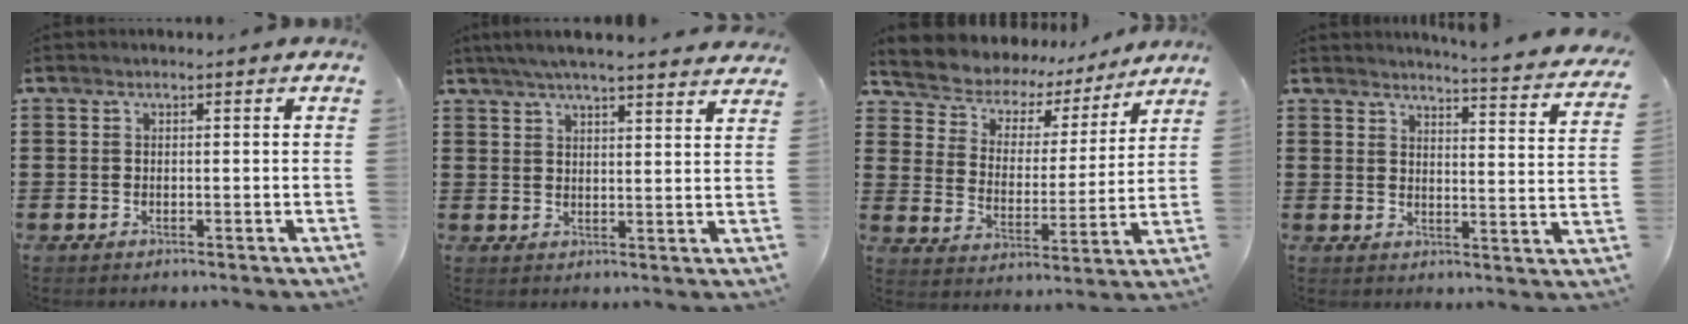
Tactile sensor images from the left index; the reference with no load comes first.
{"total": 4.8, "force": [4.4, 0.0, 1.9], "torque": [-0.049, -0.012, 0.079]}
{"total": 5.2, "force": [4.6, 2.3, -0.1], "torque": [-0.035, -0.038, 0.076]}
{"total": 3.9, "force": [3.7, -0.7, 0.9], "torque": [-0.021, -0.038, 0.056]}